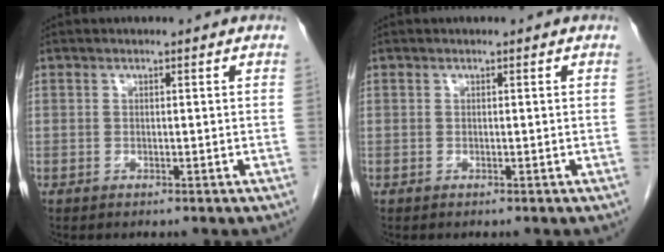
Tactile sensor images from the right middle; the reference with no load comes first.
{"total": 0.0}